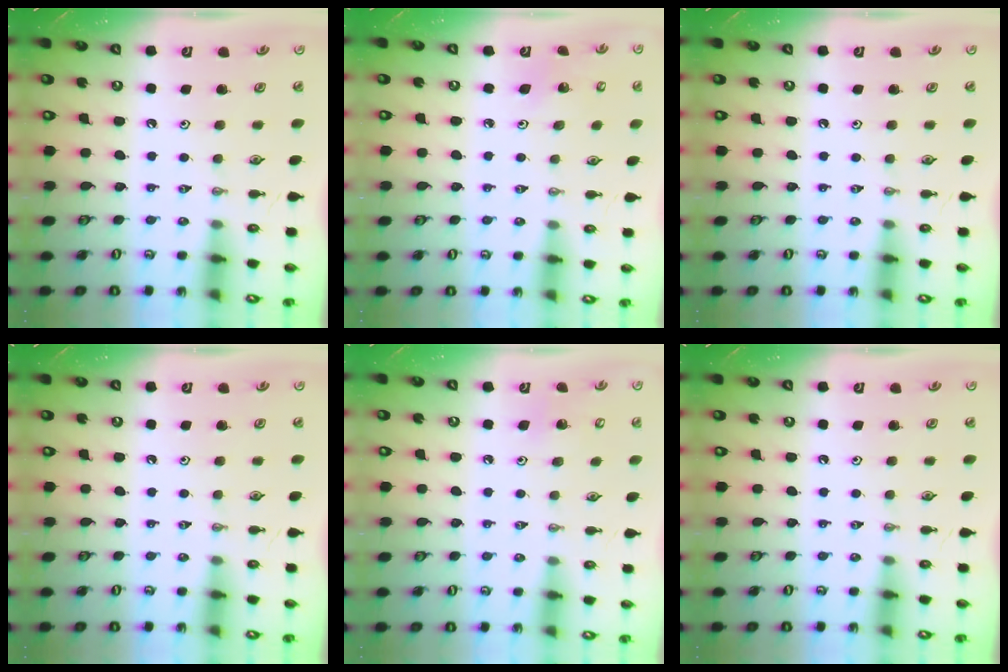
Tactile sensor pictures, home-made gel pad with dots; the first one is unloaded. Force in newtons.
{"total": 3.2, "press": 3.2, "slide": 0.2}
{"total": 0.0}
{"total": 0.0}
{"total": 4.3, "press": 4.3, "slide": 0.3}
{"total": 0.0}